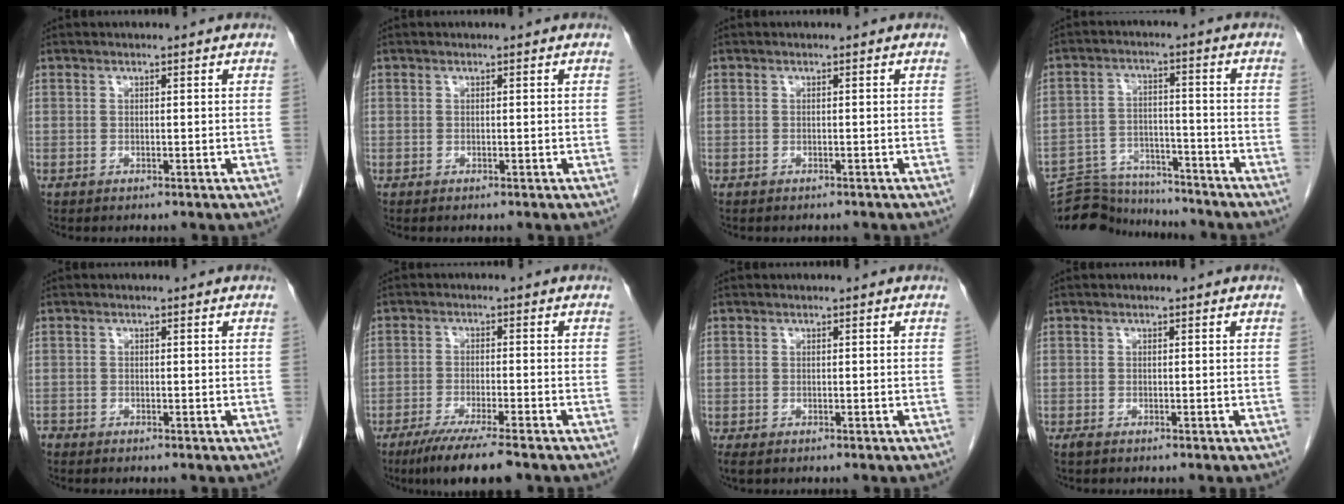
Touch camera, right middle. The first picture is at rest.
{"total": 0.0}
{"total": 1.6, "force": [-1.4, 0.5, 0.4], "torque": [-0.011, -0.003, -0.019]}
{"total": 13.6, "force": [-13.2, 2.6, 1.9], "torque": [-0.035, 0.020, -0.203]}
{"total": 0.8, "force": [-0.8, 0.2, 0.0], "torque": [-0.003, -0.001, -0.016]}
{"total": 8.2, "force": [-6.1, 0.1, 5.5], "torque": [-0.092, -0.023, -0.099]}
{"total": 1.6, "force": [-1.1, 0.7, 0.8], "torque": [-0.009, -0.003, -0.014]}
{"total": 0.6, "force": [-0.5, 0.1, 0.3], "torque": [-0.013, -0.003, -0.010]}